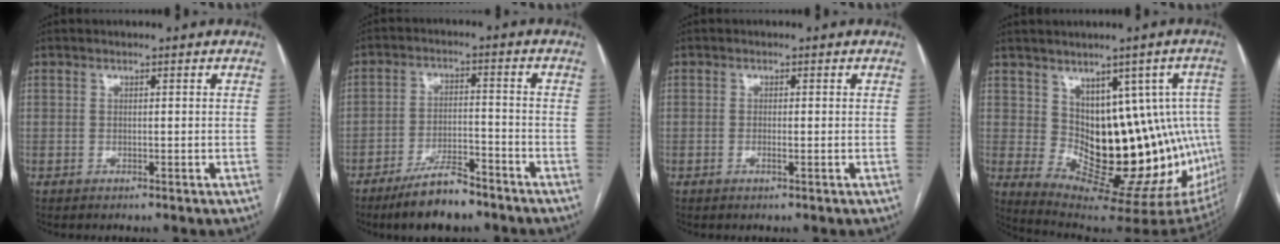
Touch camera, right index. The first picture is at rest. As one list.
[{"total": 8.4, "force": [-6.6, 2.2, 4.7], "torque": [-0.086, -0.008, -0.116]}, {"total": 1.0, "force": [-0.4, 0.1, 1.0], "torque": [-0.019, 0.000, -0.007]}, {"total": 17.4, "force": [1.1, 8.4, 15.2], "torque": [-0.149, 0.016, 0.038]}]